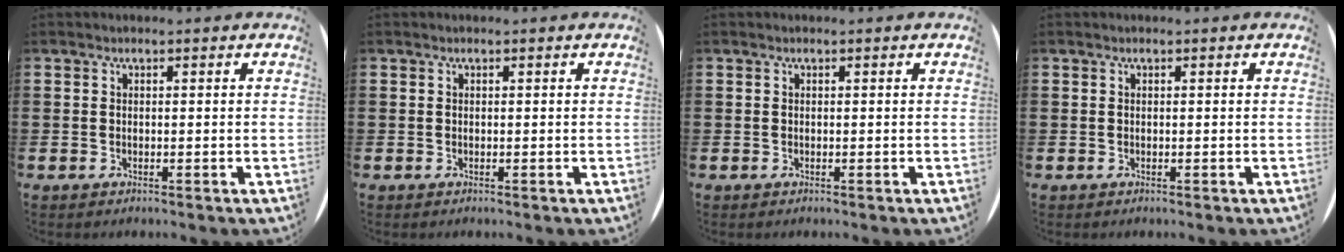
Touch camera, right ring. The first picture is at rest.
{"total": 0.0}
{"total": 0.0}
{"total": 0.0}